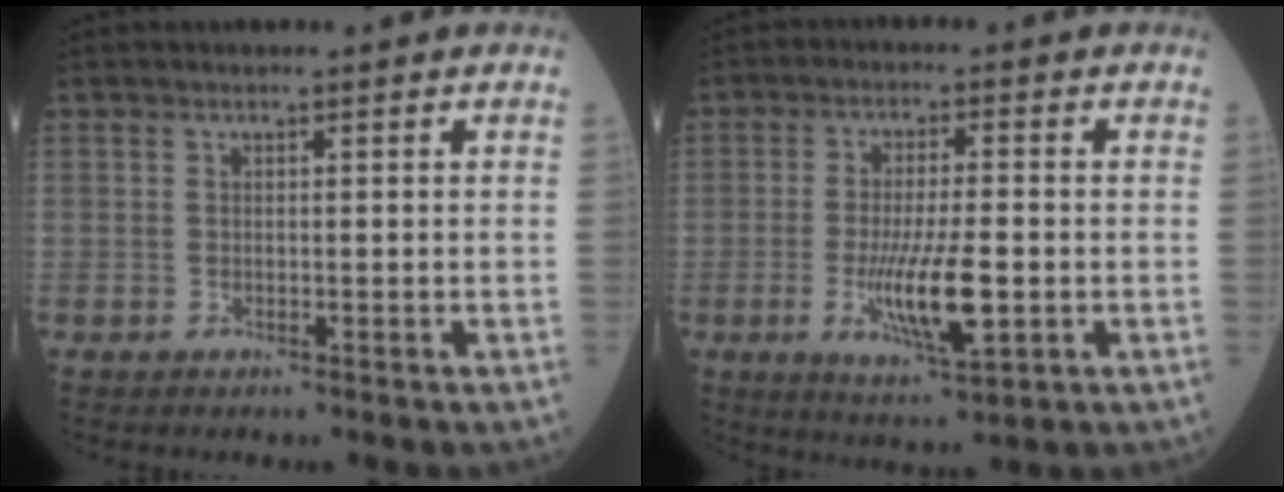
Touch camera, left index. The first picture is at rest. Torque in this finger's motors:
{"motor_torque": [1.81, 0.33, 0.74, 0.18]}